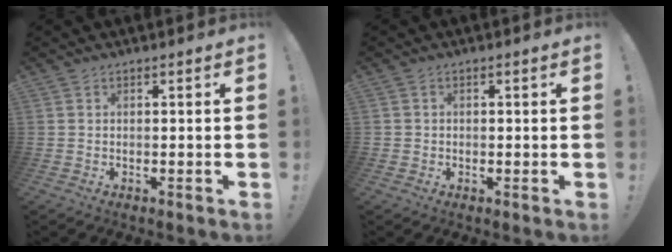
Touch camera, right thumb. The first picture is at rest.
{"total": 1.0, "force": [-0.4, 0.9, 0.2], "torque": [-0.005, 0.004, -0.007]}